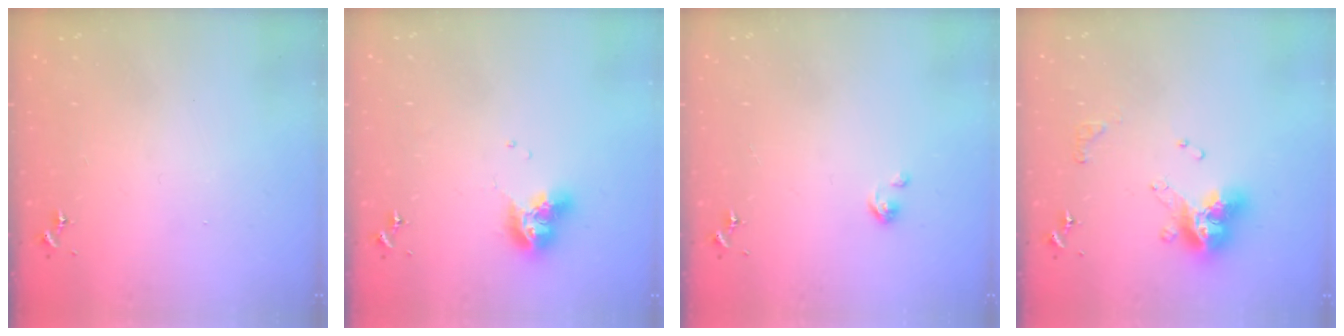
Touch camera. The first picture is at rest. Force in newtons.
{"total": 10.0, "press": 10.0, "slide": 1.2}
{"total": 2.6, "press": 2.6, "slide": 0.4}
{"total": 13.5, "press": 13.5, "slide": 1.3}